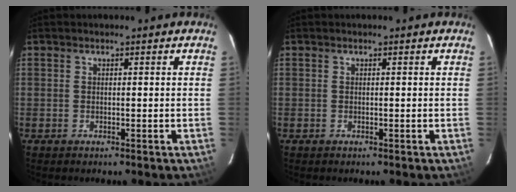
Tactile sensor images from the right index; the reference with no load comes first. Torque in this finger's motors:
{"motor_torque": [0.00, 0.00, 0.00, 0.00]}